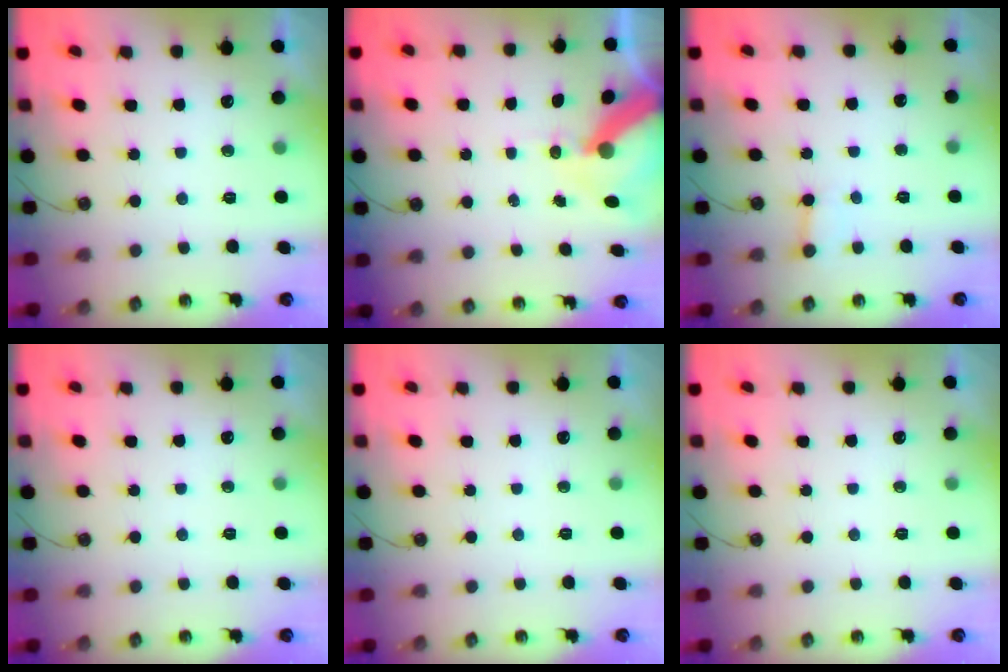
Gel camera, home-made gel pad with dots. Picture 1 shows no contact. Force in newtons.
{"total": 11.1, "press": 11.1, "slide": 1.4}
{"total": 2.2, "press": 2.2, "slide": 0.3}
{"total": 0.0}
{"total": 0.0}
{"total": 0.0}